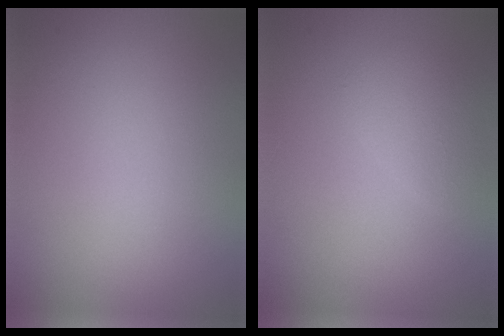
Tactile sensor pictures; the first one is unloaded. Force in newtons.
{"total": 1.5, "press": 1.5, "slide": 0.1}